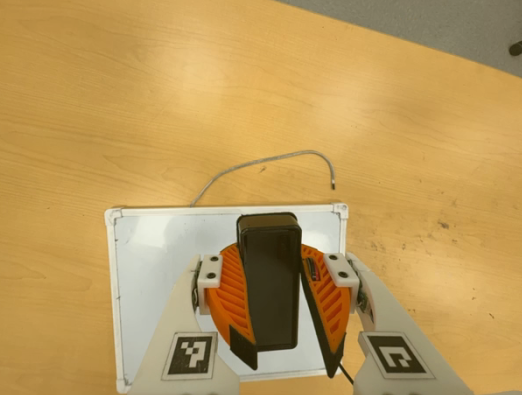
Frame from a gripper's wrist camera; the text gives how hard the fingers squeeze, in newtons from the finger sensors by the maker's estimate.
{"total": 10.3, "left": 10.2, "right": 10.3}